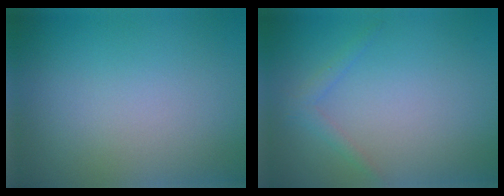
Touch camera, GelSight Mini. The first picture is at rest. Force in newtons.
{"total": 1.2, "press": 1.2, "slide": 0.1}